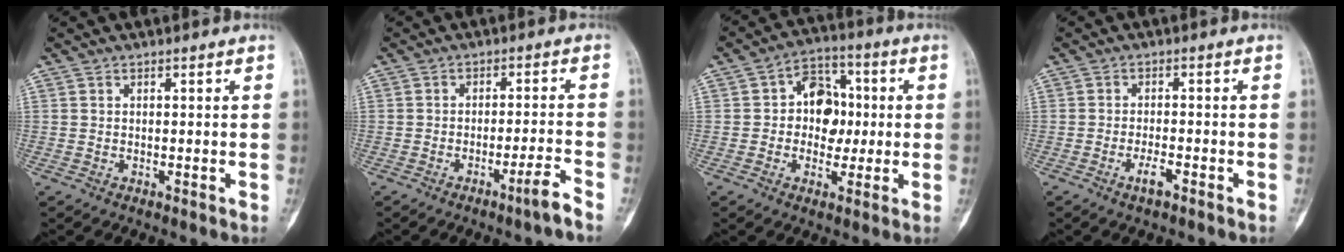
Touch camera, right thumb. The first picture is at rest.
{"total": 4.2, "force": [-3.1, -0.4, 2.8], "torque": [-0.051, 0.023, -0.049]}
{"total": 10.1, "force": [0.5, 7.7, 6.5], "torque": [-0.047, 0.022, 0.002]}
{"total": 2.8, "force": [-1.6, 0.8, 2.1], "torque": [-0.041, 0.009, -0.030]}